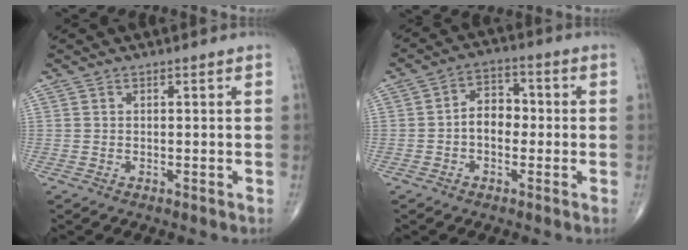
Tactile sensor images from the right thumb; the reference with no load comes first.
{"total": 6.2, "force": [-0.7, 4.4, 4.4], "torque": [-0.049, 0.024, -0.021]}